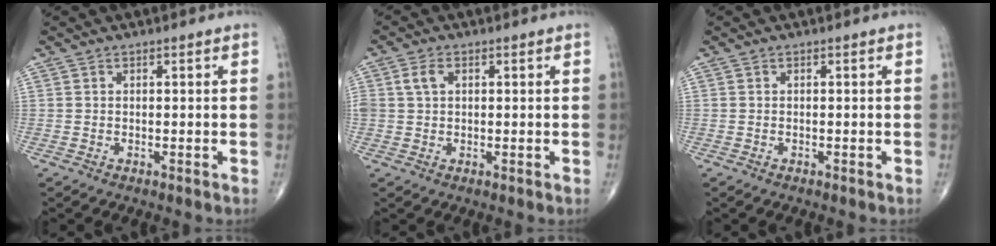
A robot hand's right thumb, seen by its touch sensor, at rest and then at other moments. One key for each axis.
{"total": 3.4, "fx": 0.9, "fy": 2.3, "fz": 2.3, "tx": -0.053, "ty": 0.010, "tz": 0.020}
{"total": 0.0}